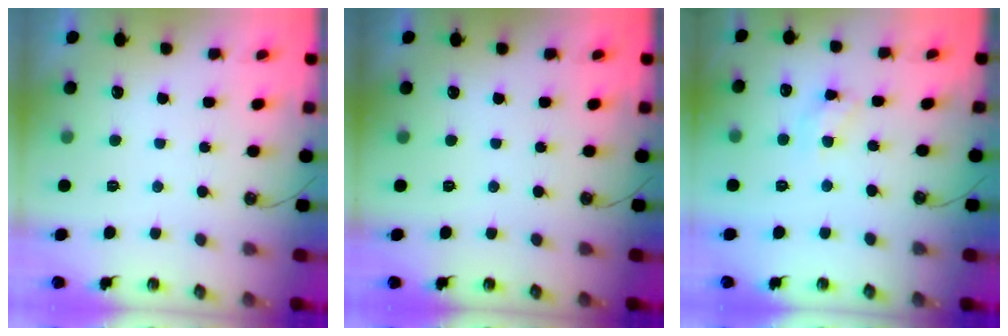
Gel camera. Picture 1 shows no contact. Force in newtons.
{"total": 0.0}
{"total": 7.8, "press": 7.8, "slide": 0.6}